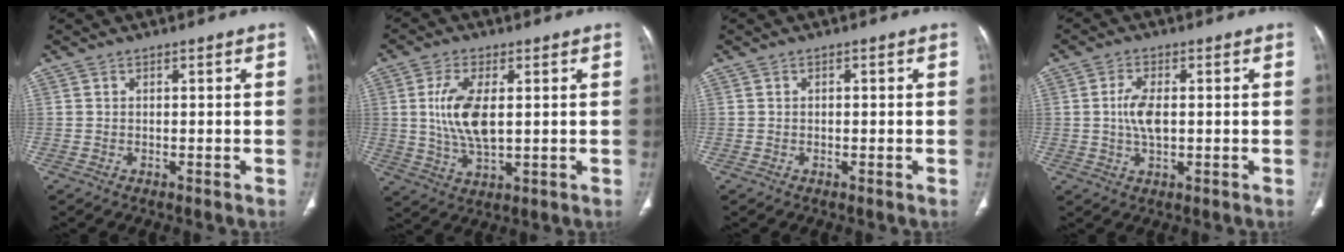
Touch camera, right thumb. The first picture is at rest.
{"total": 10.0, "force": [1.4, 4.6, 8.7], "torque": [-0.177, -0.012, 0.031]}
{"total": 0.6, "force": [0.0, 0.4, 0.4], "torque": [-0.006, 0.001, 0.000]}
{"total": 5.3, "force": [0.2, 2.6, 4.6], "torque": [-0.096, 0.002, 0.003]}